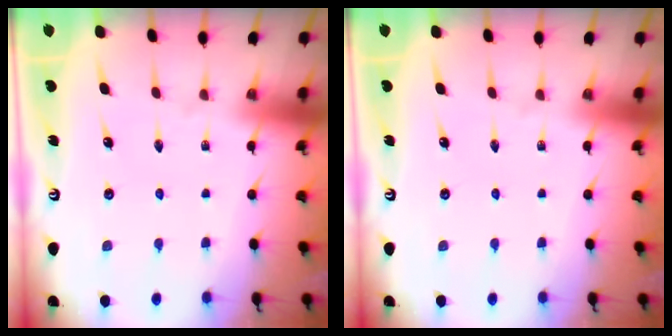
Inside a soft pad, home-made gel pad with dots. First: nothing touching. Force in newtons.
{"total": 0.0}